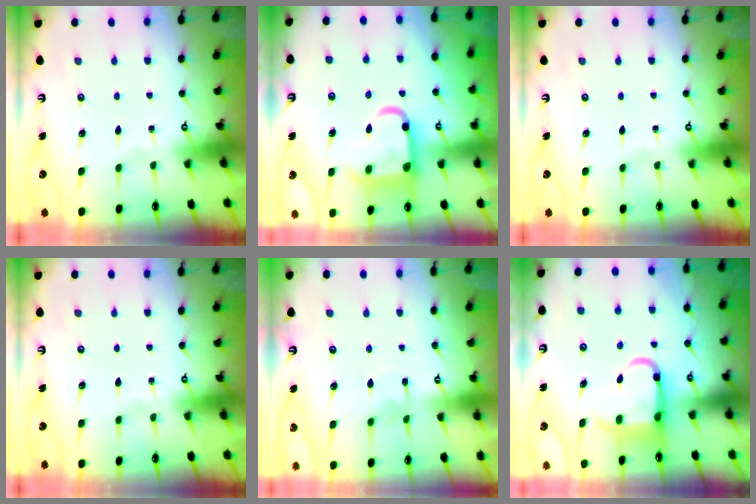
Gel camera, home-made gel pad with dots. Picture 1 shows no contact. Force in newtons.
{"total": 11.8, "press": 11.7, "slide": 1.6}
{"total": 0.0}
{"total": 0.0}
{"total": 6.5, "press": 6.5, "slide": 0.6}
{"total": 7.7, "press": 7.5, "slide": 1.5}